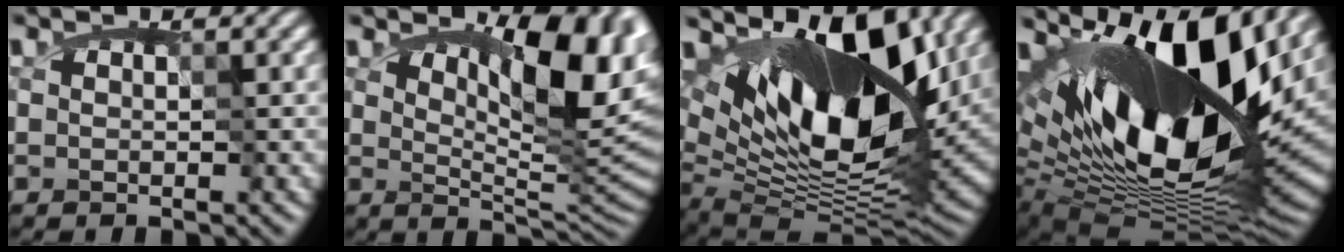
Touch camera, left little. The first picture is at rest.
{"total": 9.9, "force": [3.0, 4.6, 8.2], "torque": [-0.109, -0.008, 0.051]}
{"total": 14.2, "force": [4.6, 7.4, 11.2], "torque": [-0.184, 0.002, 0.078]}
{"total": 16.2, "force": [4.7, 8.0, 13.3], "torque": [-0.231, 0.010, 0.076]}